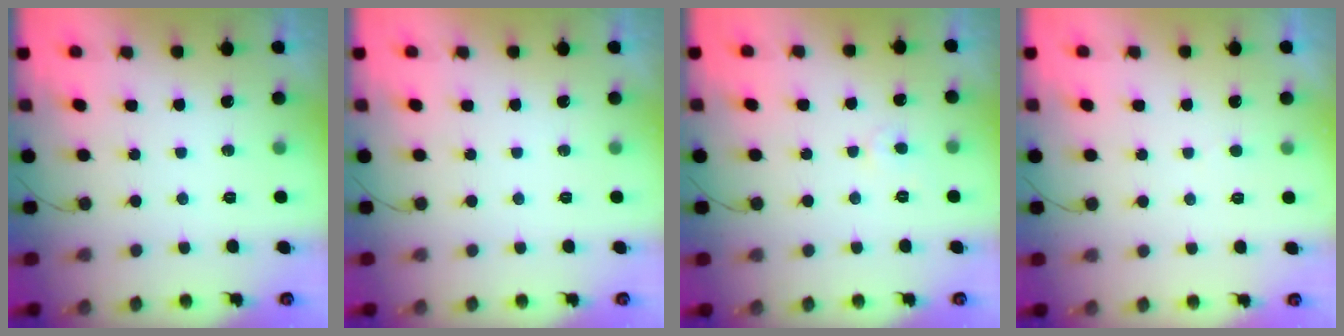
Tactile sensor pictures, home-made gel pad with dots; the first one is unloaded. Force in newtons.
{"total": 0.0}
{"total": 3.5, "press": 3.5, "slide": 0.4}
{"total": 2.1, "press": 2.1, "slide": 0.2}